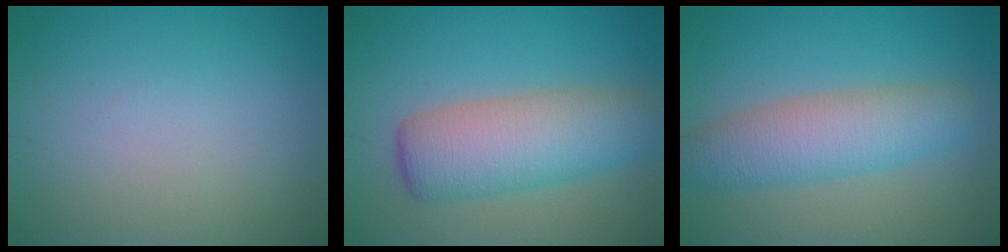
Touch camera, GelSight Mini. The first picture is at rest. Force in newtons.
{"total": 6.8, "press": 6.8, "slide": 0.5}
{"total": 5.6, "press": 5.6, "slide": 0.2}